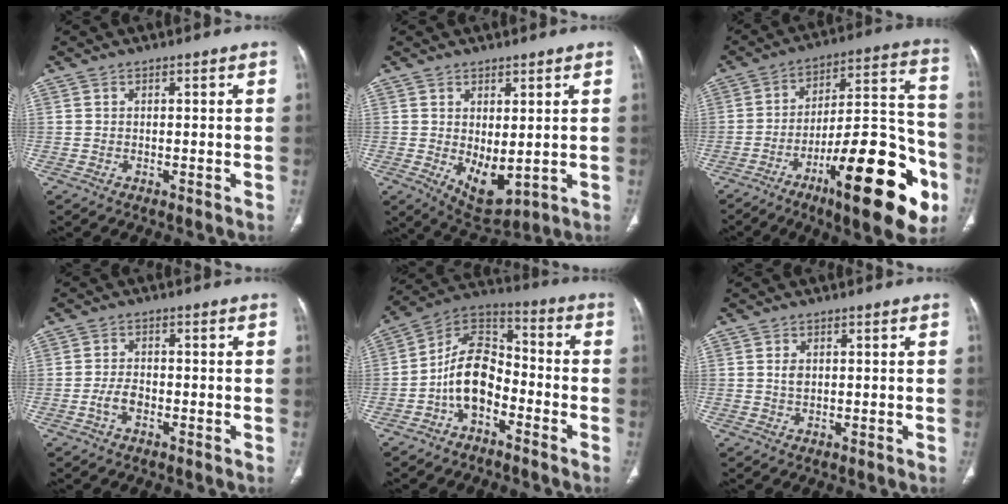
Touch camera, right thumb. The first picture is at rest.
{"total": 7.4, "force": [-0.1, 3.8, 6.3], "torque": [-0.086, -0.018, 0.019]}
{"total": 27.0, "force": [-11.9, 7.9, 22.9], "torque": [-0.290, 0.072, -0.173]}
{"total": 3.1, "force": [-1.4, 1.6, 2.3], "torque": [-0.049, 0.014, -0.028]}
{"total": 12.1, "force": [-4.4, 7.6, 8.2], "torque": [-0.129, 0.063, -0.091]}
{"total": 1.8, "force": [0.4, 1.2, 1.3], "torque": [-0.024, -0.003, 0.010]}